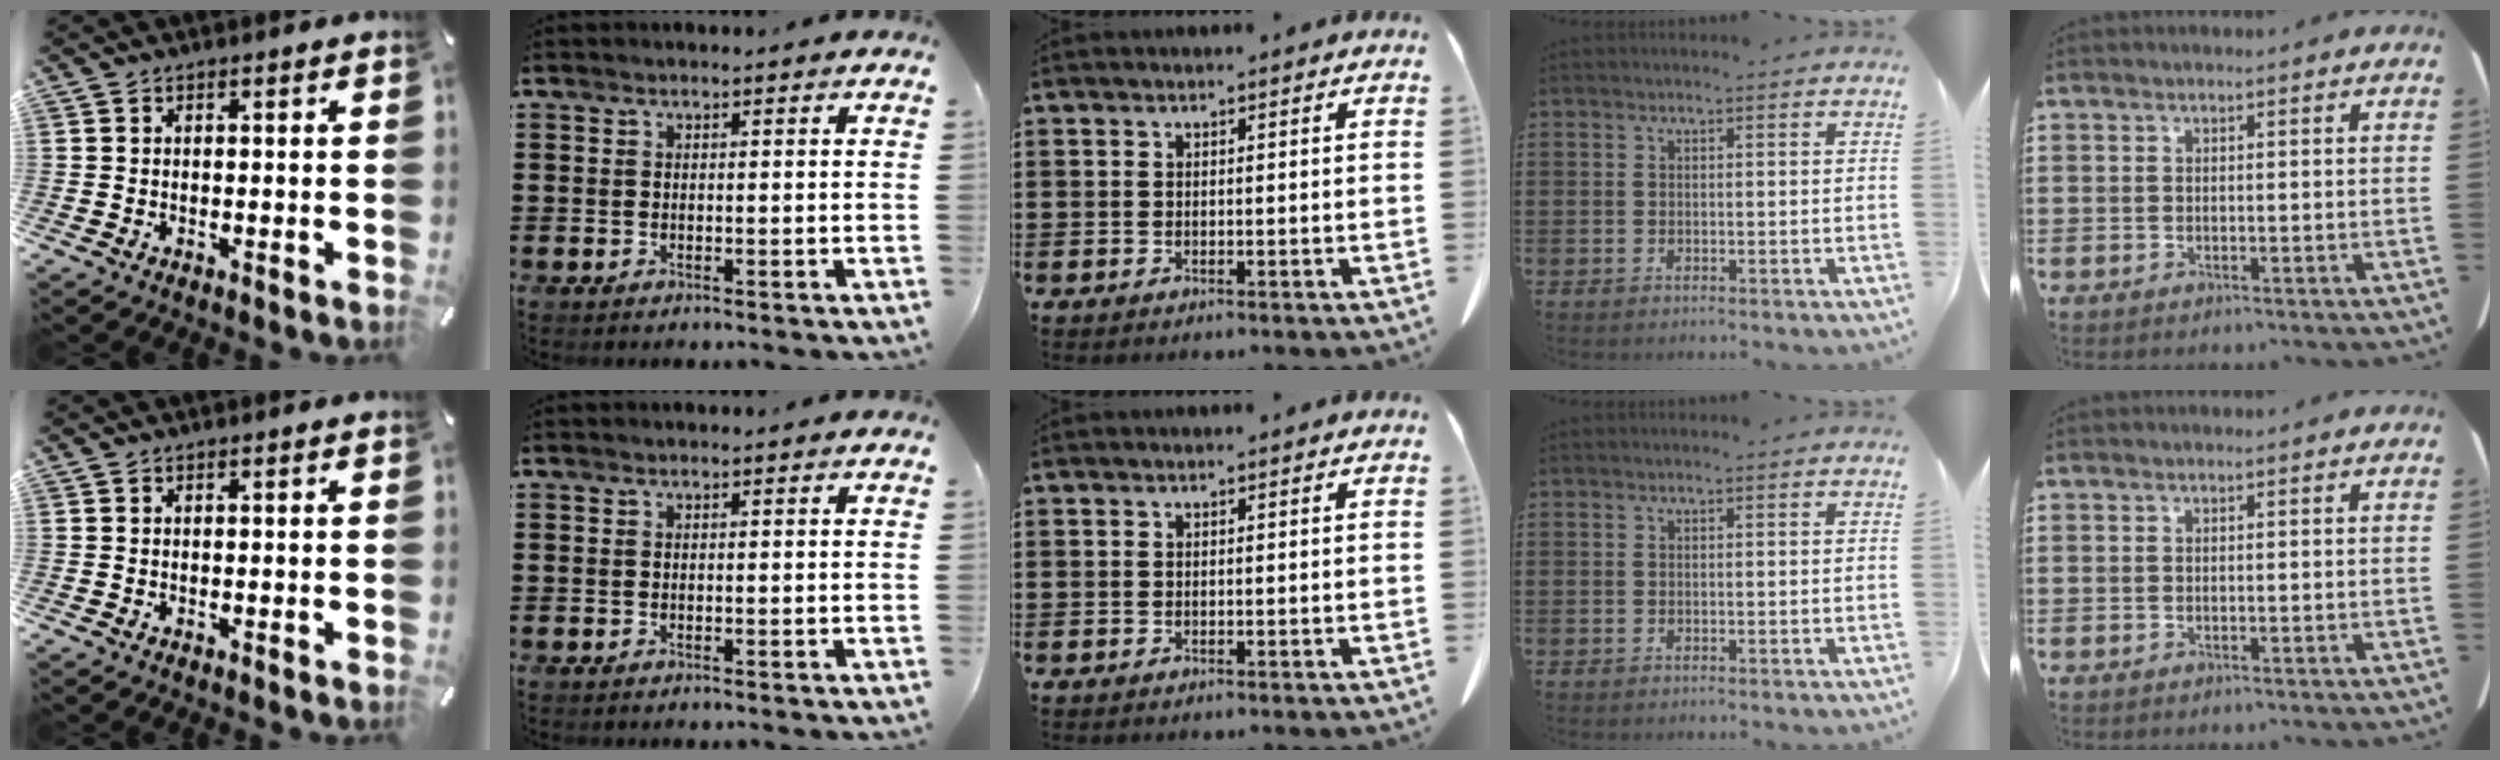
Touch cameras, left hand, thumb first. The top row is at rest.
{}